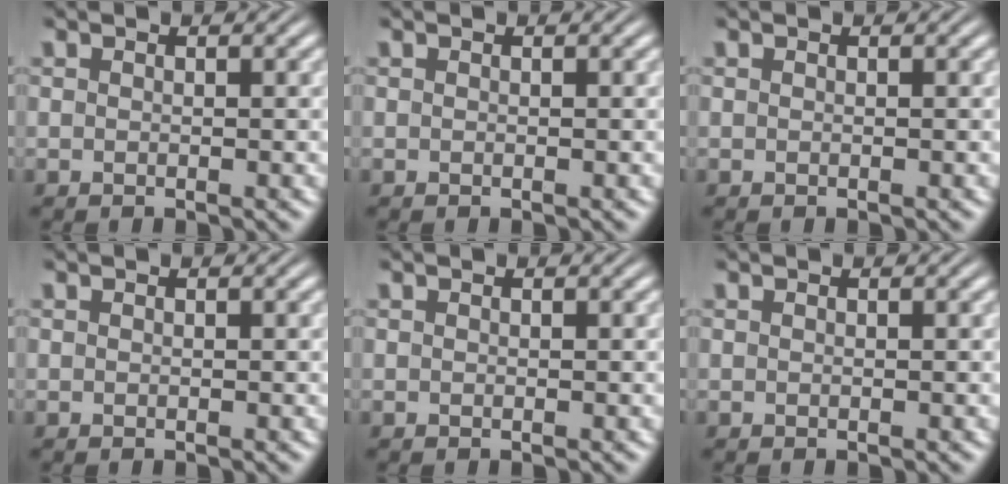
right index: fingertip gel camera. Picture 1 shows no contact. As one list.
[{"total": 0.0}, {"total": 0.0}, {"total": 0.0}, {"total": 0.0}, {"total": 0.0}]